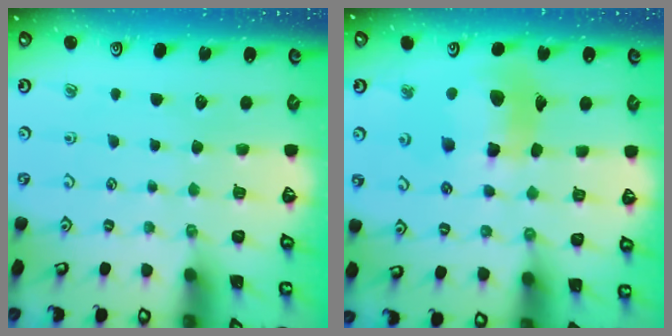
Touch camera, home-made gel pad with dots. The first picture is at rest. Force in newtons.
{"total": 14.1, "press": 14.0, "slide": 1.8}